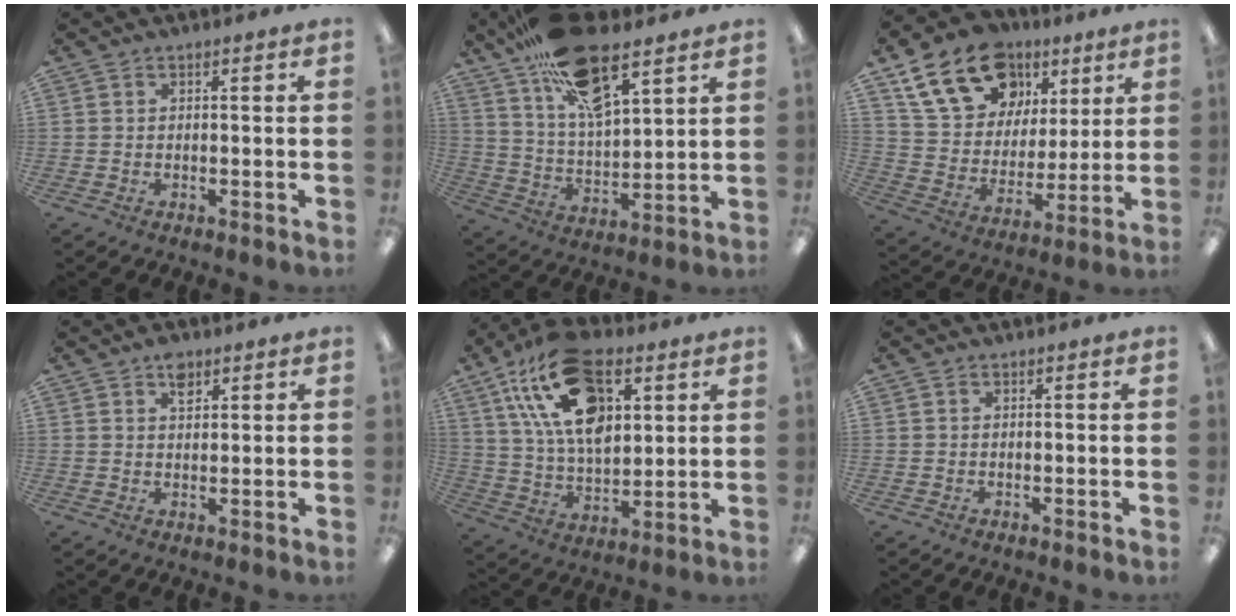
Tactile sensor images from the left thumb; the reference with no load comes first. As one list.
[{"total": 20.2, "force": [12.8, 8.1, 13.4], "torque": [-0.235, -0.055, 0.225]}, {"total": 19.5, "force": [10.8, 13.8, 8.6], "torque": [-0.150, -0.040, 0.202]}, {"total": 3.5, "force": [2.1, 2.1, 1.9], "torque": [-0.019, -0.007, 0.034]}, {"total": 21.8, "force": [9.9, 12.7, 14.7], "torque": [-0.272, -0.028, 0.176]}, {"total": 0.0}]